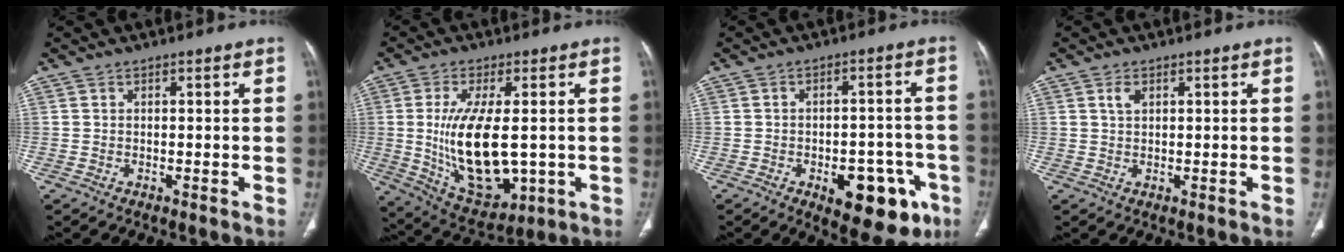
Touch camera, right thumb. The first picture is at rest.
{"total": 17.0, "force": [-0.5, 7.7, 15.1], "torque": [-0.271, -0.016, 0.016]}
{"total": 14.6, "force": [-6.5, 7.3, 10.9], "torque": [-0.104, 0.031, -0.073]}
{"total": 1.8, "force": [0.9, 1.0, 1.3], "torque": [-0.025, 0.001, 0.020]}